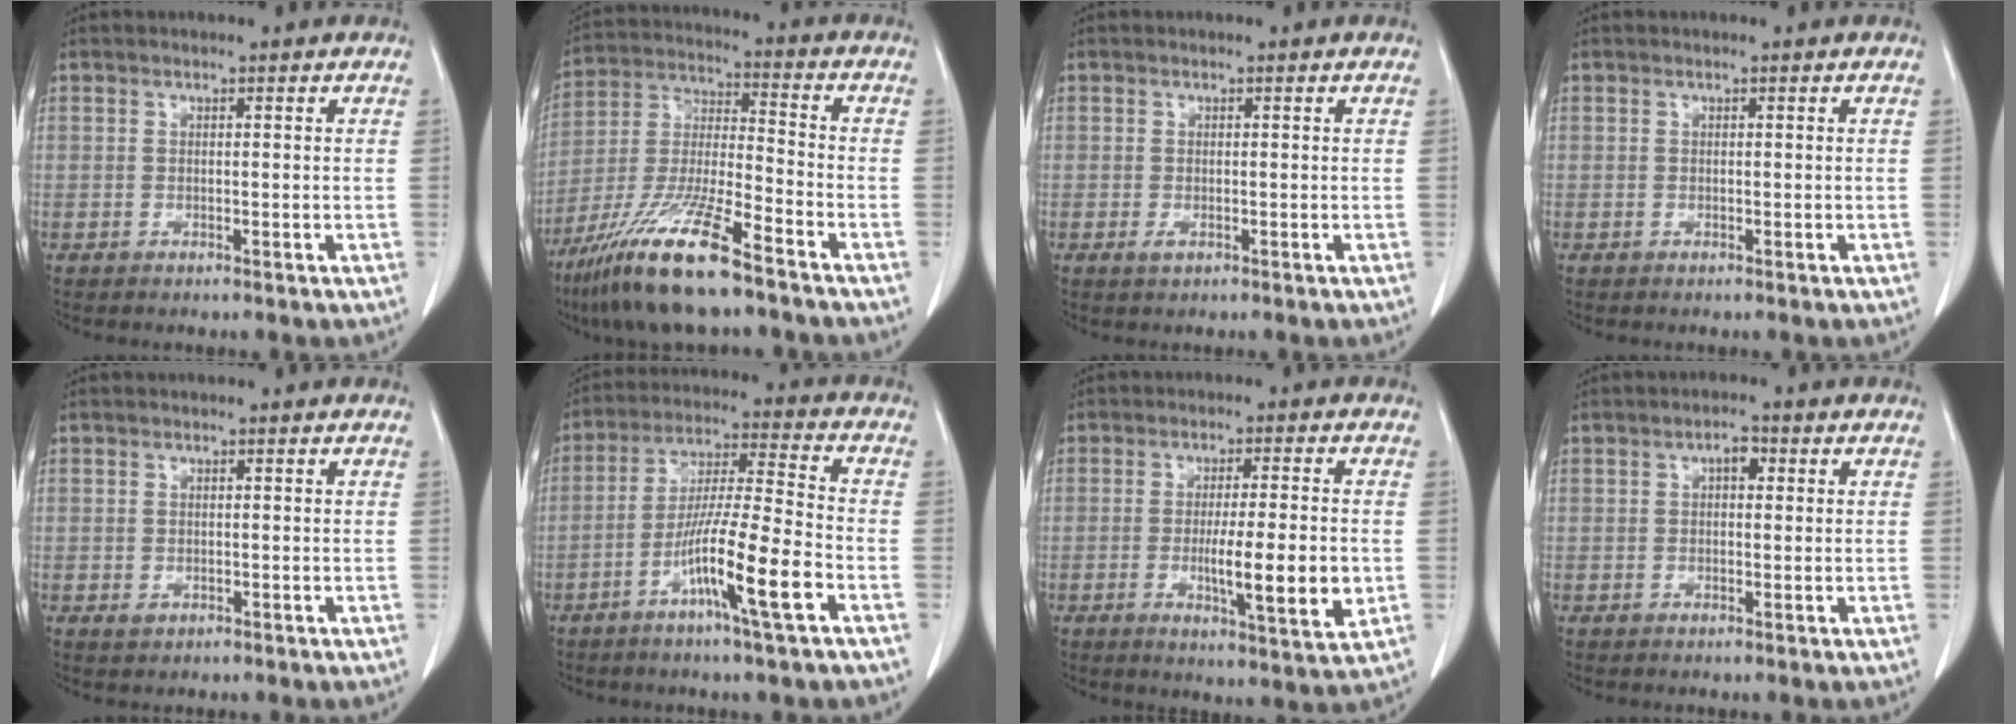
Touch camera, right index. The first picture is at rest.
{"total": 15.5, "force": [-10.6, 1.4, 11.3], "torque": [-0.240, -0.032, -0.199]}
{"total": 0.9, "force": [-0.3, 0.5, 0.7], "torque": [-0.010, -0.001, 0.001]}
{"total": 0.0}
{"total": 1.0, "force": [-0.2, 0.9, 0.4], "torque": [-0.002, 0.002, 0.004]}
{"total": 12.0, "force": [-5.4, -0.3, 10.8], "torque": [-0.199, -0.005, -0.100]}
{"total": 9.9, "force": [-1.8, 0.7, 9.7], "torque": [-0.150, -0.020, -0.028]}
{"total": 2.1, "force": [0.6, 1.1, 1.7], "torque": [-0.026, 0.009, 0.006]}